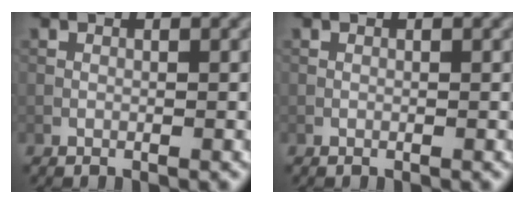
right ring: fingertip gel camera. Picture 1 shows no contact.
{"total": 0.0}